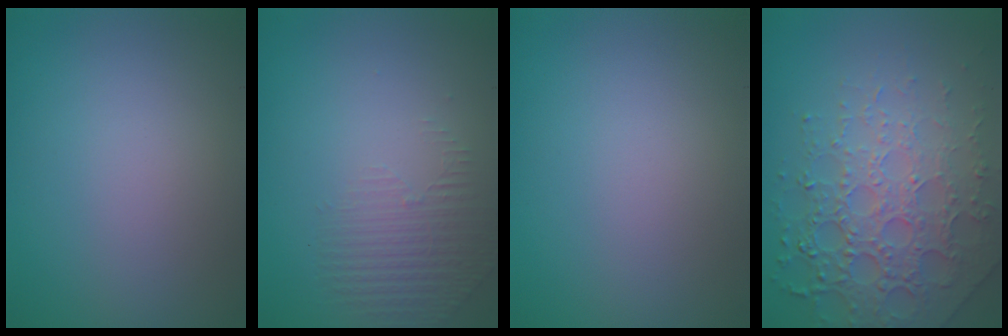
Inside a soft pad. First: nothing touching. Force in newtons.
{"total": 1.3, "press": 0.5, "slide": 1.2}
{"total": 0.0}
{"total": 8.0, "press": 5.5, "slide": 5.9}